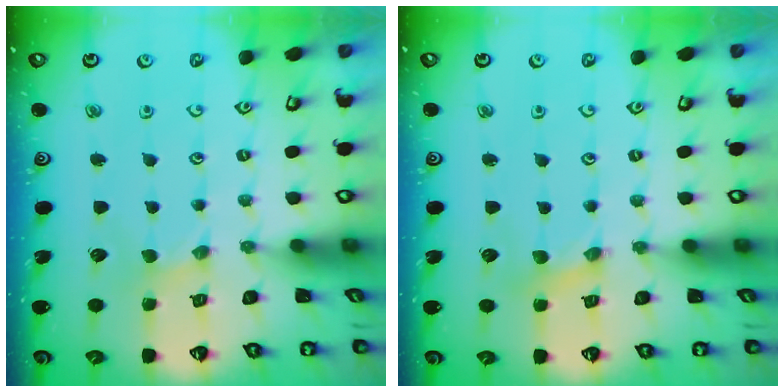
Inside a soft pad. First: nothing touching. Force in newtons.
{"total": 1.4, "press": 1.4, "slide": 0.3}